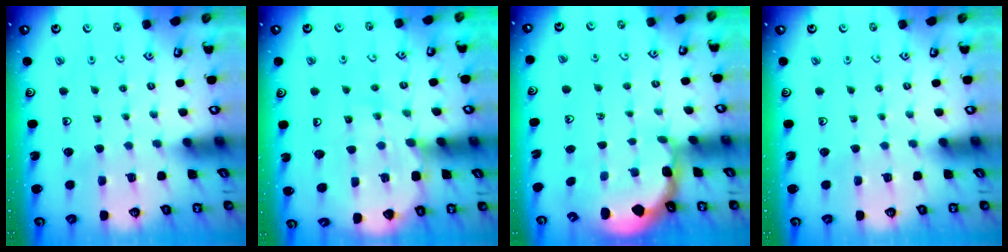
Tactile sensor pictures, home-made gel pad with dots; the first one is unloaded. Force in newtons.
{"total": 10.1, "press": 10.1, "slide": 1.3}
{"total": 1.8, "press": 1.7, "slide": 0.5}
{"total": 0.0}